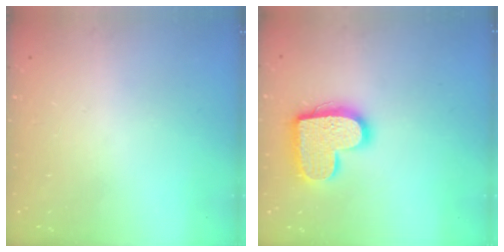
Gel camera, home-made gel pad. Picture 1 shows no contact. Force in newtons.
{"total": 15.6, "press": 15.6, "slide": 0.8}